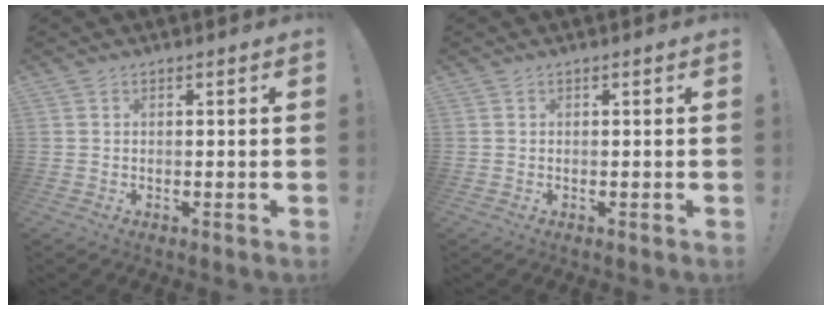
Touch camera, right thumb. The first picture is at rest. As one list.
[{"total": 0.0}]